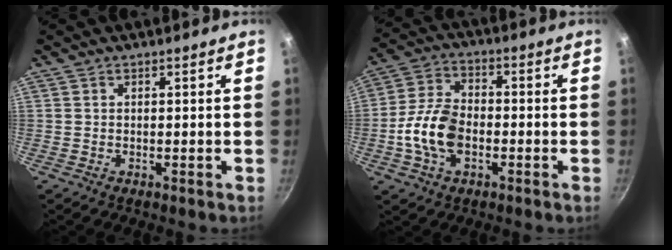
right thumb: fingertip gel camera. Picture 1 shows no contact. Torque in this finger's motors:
{"motor_torque": [1.68, 2.17, 1.34, -0.79, 0.13]}